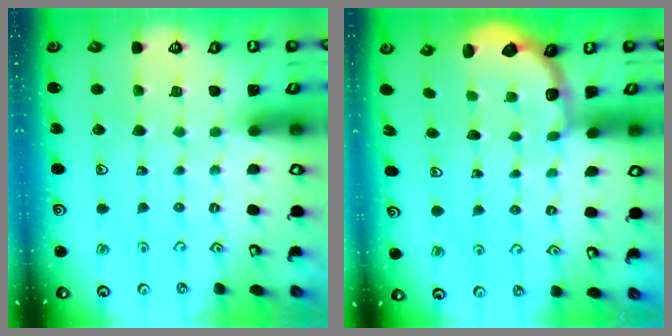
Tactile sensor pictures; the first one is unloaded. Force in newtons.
{"total": 2.8, "press": 2.1, "slide": 1.9}